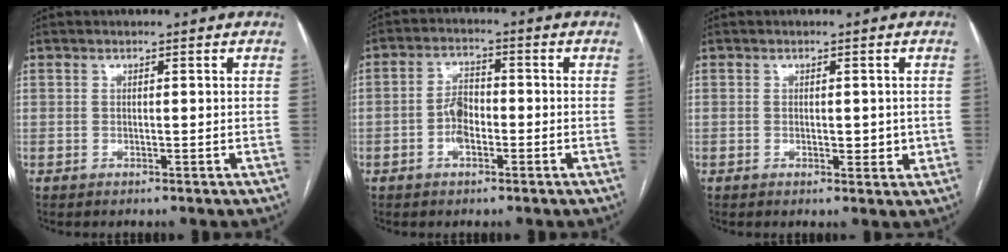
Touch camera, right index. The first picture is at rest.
{"total": 4.4, "force": [-1.4, 2.3, 3.4], "torque": [-0.067, 0.011, -0.029]}
{"total": 2.8, "force": [-0.1, 1.5, 2.4], "torque": [-0.027, -0.002, 0.002]}